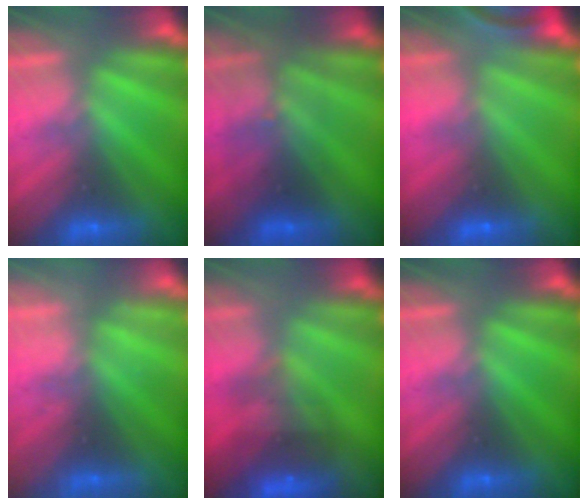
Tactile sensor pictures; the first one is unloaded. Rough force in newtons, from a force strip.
{"total": 2.8}
{"total": 6.9}
{"total": 2.2}
{"total": 7.0}
{"total": 0.0}